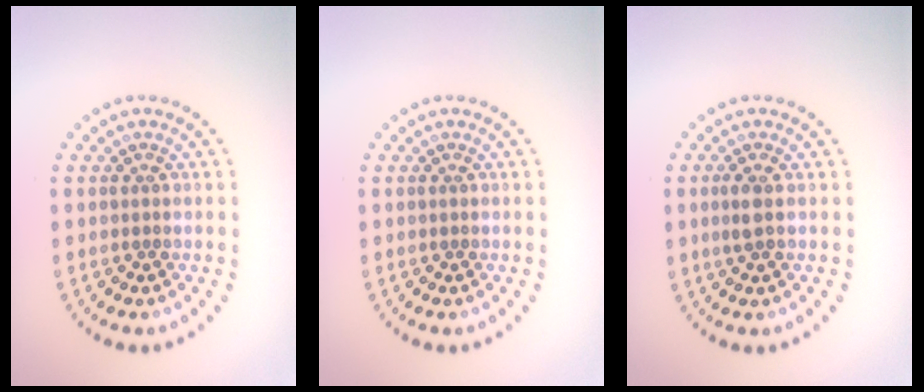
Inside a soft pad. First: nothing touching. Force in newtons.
{"total": 0.0}
{"total": 1.4, "press": 1.3, "slide": 0.4}